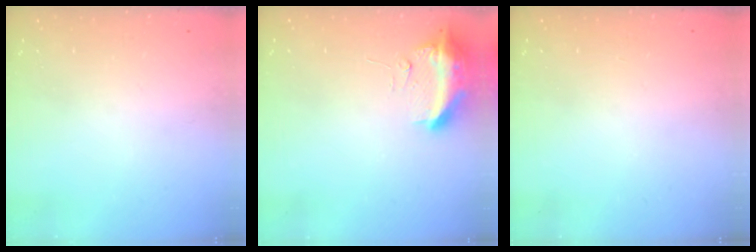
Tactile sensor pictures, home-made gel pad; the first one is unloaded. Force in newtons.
{"total": 10.4, "press": 10.4, "slide": 1.0}
{"total": 0.0}